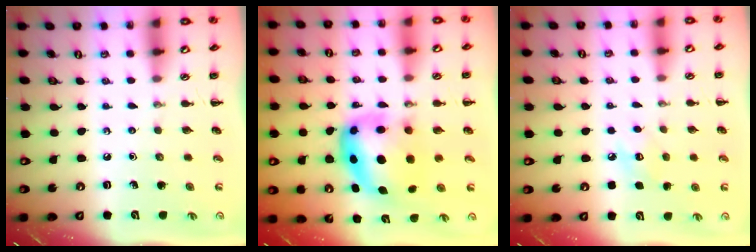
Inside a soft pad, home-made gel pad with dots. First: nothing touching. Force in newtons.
{"total": 8.7, "press": 8.3, "slide": 2.3}
{"total": 7.6, "press": 7.4, "slide": 1.7}